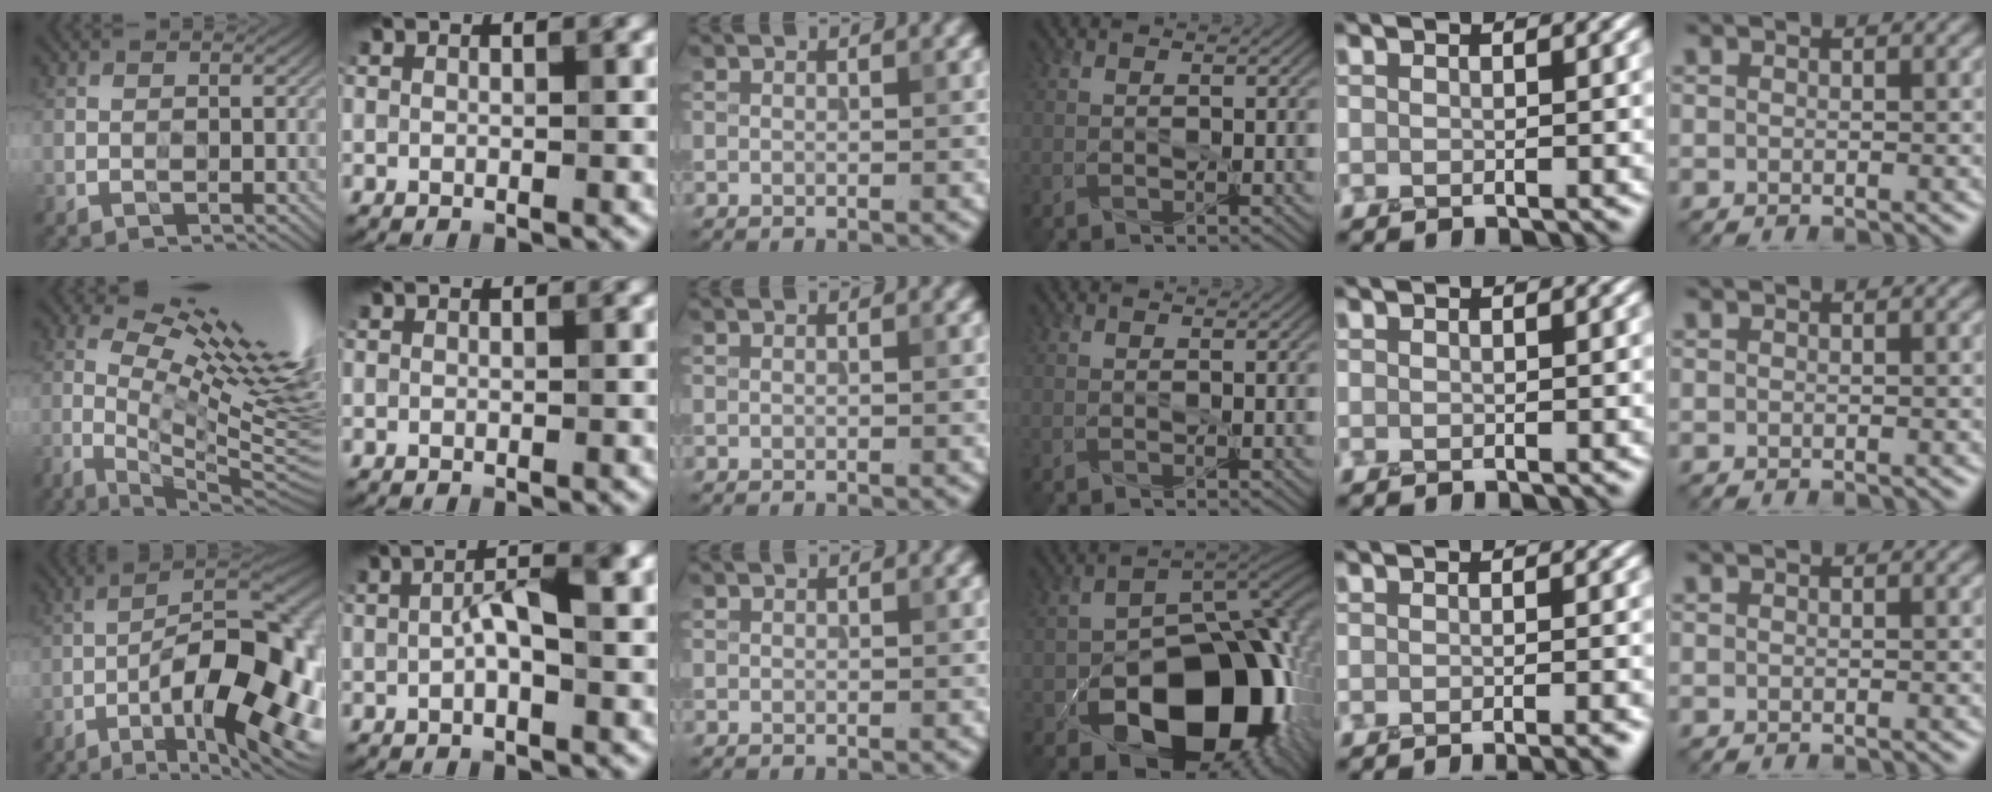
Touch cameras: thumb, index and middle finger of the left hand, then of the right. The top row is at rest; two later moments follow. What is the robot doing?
{"motion": "peel", "object": "tape"}